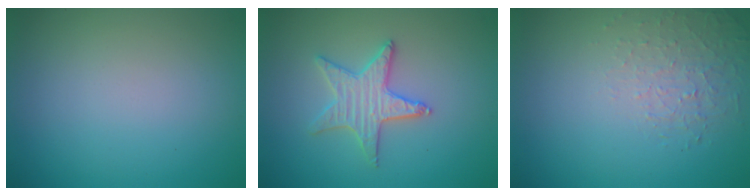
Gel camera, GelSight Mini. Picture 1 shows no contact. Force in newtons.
{"total": 3.0, "press": 3.0, "slide": 0.5}
{"total": 1.4, "press": 0.6, "slide": 1.3}